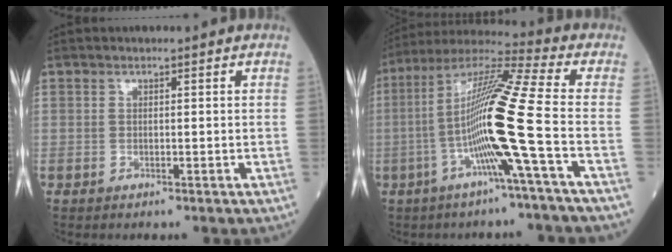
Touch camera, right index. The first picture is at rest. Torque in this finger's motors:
{"motor_torque": [1.89, -0.25, 1.05, 0.21]}